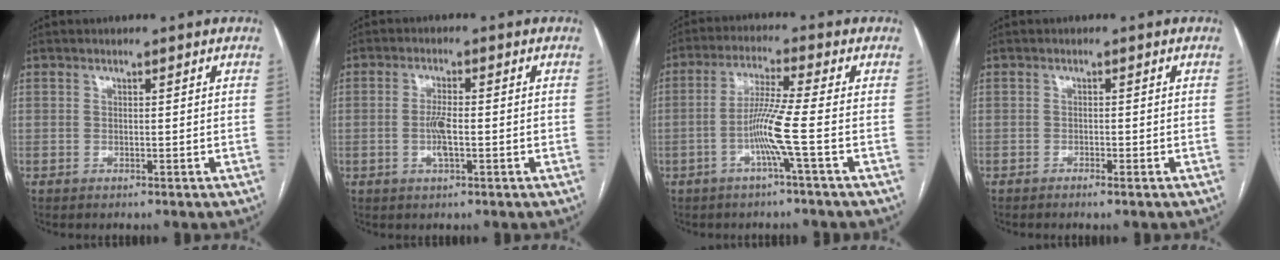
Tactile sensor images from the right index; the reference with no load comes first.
{"total": 3.6, "force": [-0.8, 0.8, 3.4], "torque": [-0.072, -0.003, -0.014]}
{"total": 6.9, "force": [-2.2, -1.6, 6.4], "torque": [-0.127, 0.001, -0.047]}
{"total": 1.1, "force": [-0.8, 0.0, 0.7], "torque": [-0.017, -0.001, -0.013]}